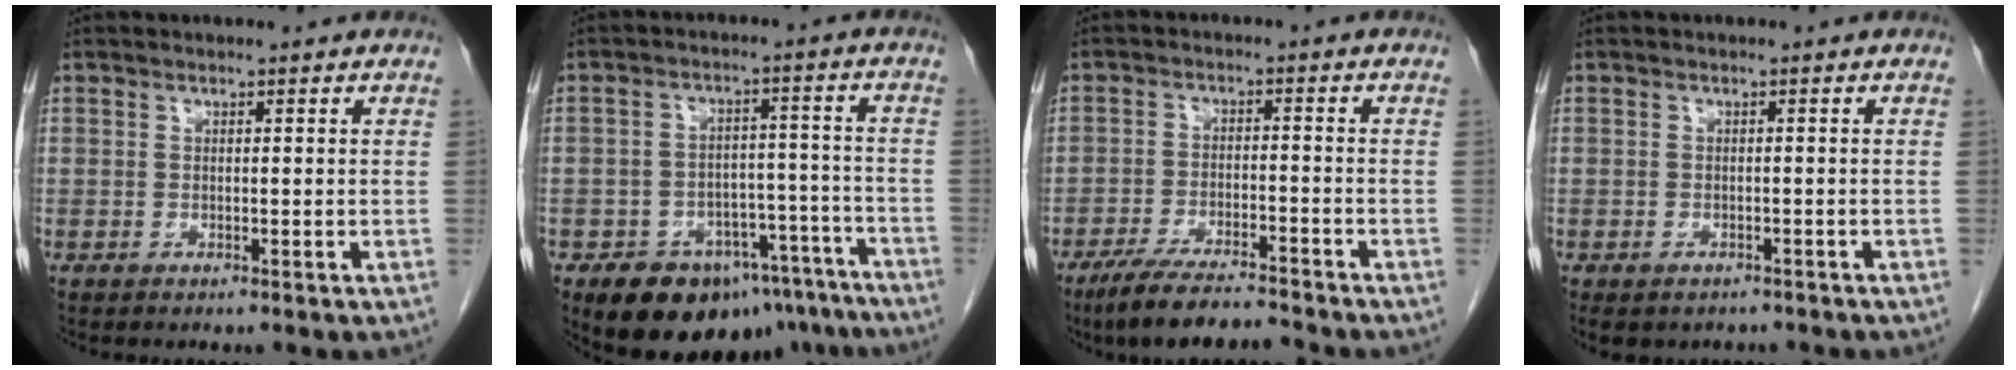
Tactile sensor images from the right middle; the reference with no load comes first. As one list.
[{"total": 15.1, "force": [-11.4, 8.1, 5.7], "torque": [-0.057, 0.044, -0.148]}, {"total": 8.9, "force": [-7.9, 0.8, 4.0], "torque": [-0.066, -0.016, -0.134]}, {"total": 6.1, "force": [-4.6, 3.5, 1.7], "torque": [-0.028, 0.001, -0.057]}]